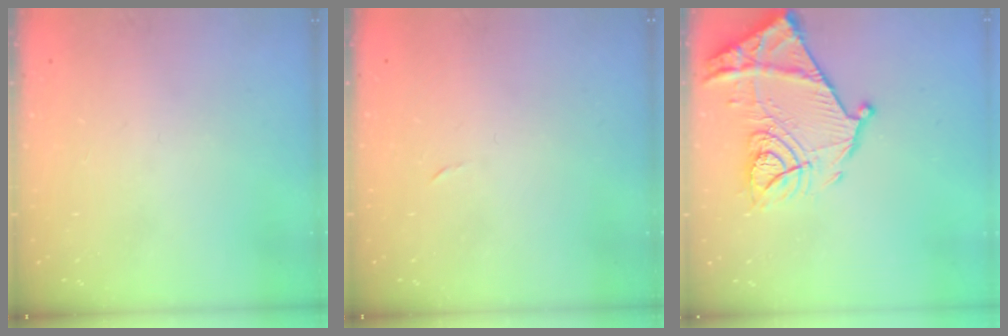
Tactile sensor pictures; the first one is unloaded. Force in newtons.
{"total": 2.3, "press": 2.3, "slide": 0.4}
{"total": 18.1, "press": 18.0, "slide": 1.6}